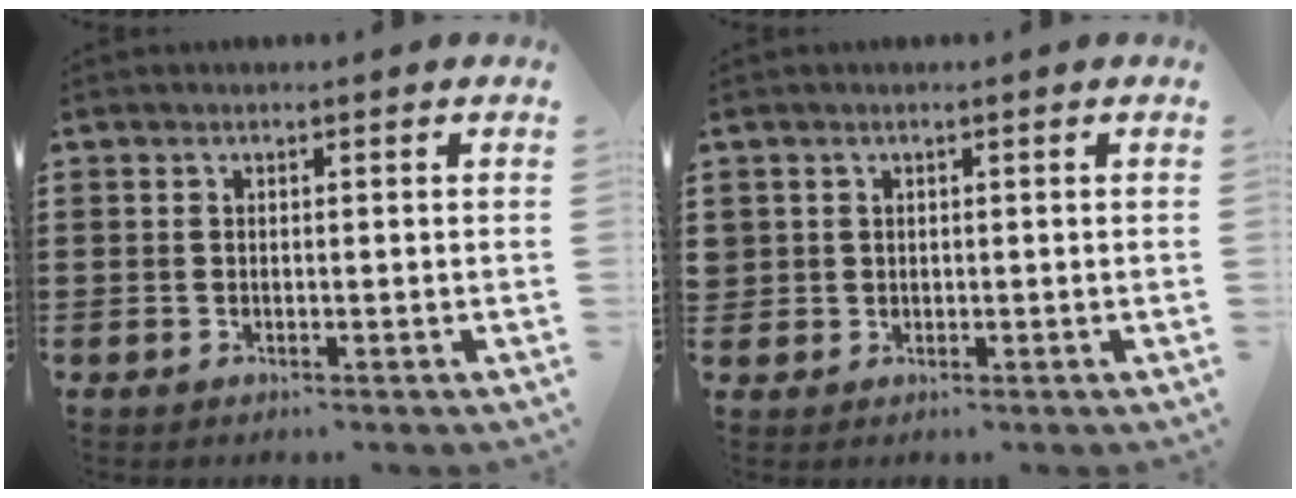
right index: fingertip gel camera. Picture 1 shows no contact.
{"total": 1.1, "force": [0.4, 1.1, 0.0], "torque": [-0.005, 0.004, 0.006]}